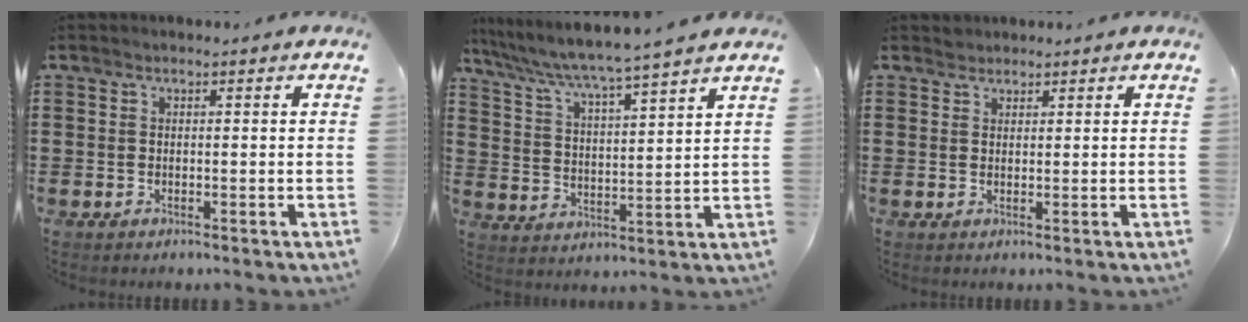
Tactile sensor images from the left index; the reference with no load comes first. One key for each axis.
{"total": 5.0, "fx": 4.5, "fy": -0.8, "fz": 2.0, "tx": -0.062, "ty": -0.036, "tz": 0.069}
{"total": 1.2, "fx": 1.1, "fy": 0.4, "fz": -0.1, "tx": -0.001, "ty": 0.001, "tz": 0.024}